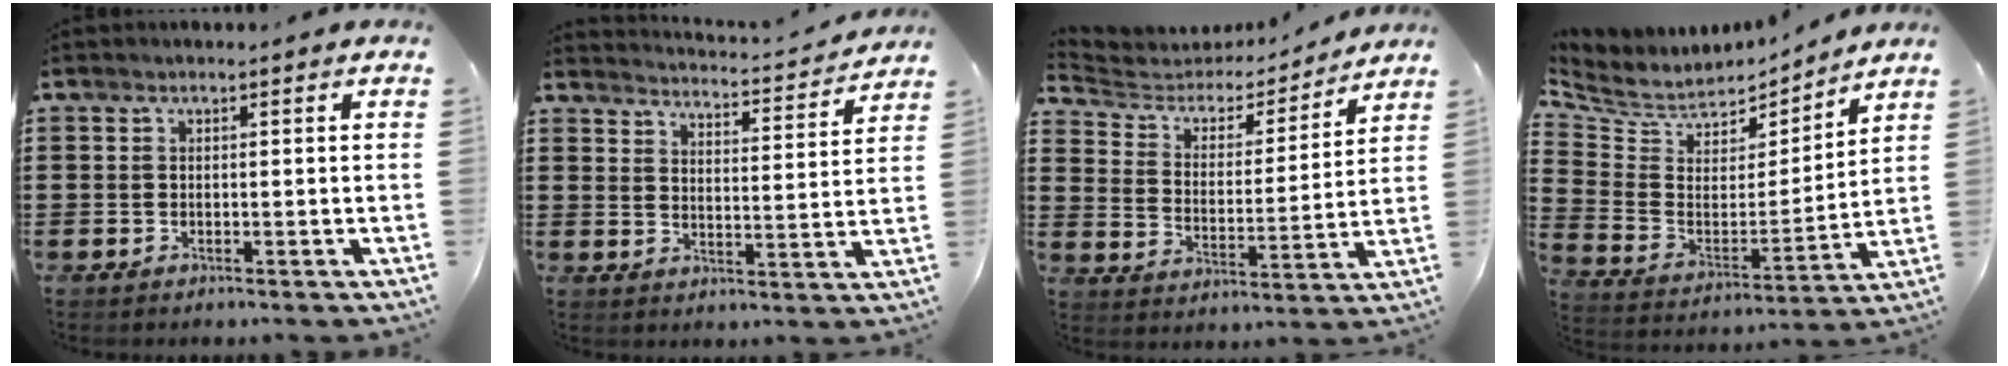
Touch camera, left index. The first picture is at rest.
{"total": 3.0, "force": [3.0, -0.5, 0.2], "torque": [-0.022, -0.032, 0.044]}
{"total": 4.1, "force": [3.7, 1.7, 0.8], "torque": [-0.044, -0.027, 0.055]}
{"total": 5.8, "force": [5.0, 2.9, 0.4], "torque": [-0.048, -0.042, 0.085]}